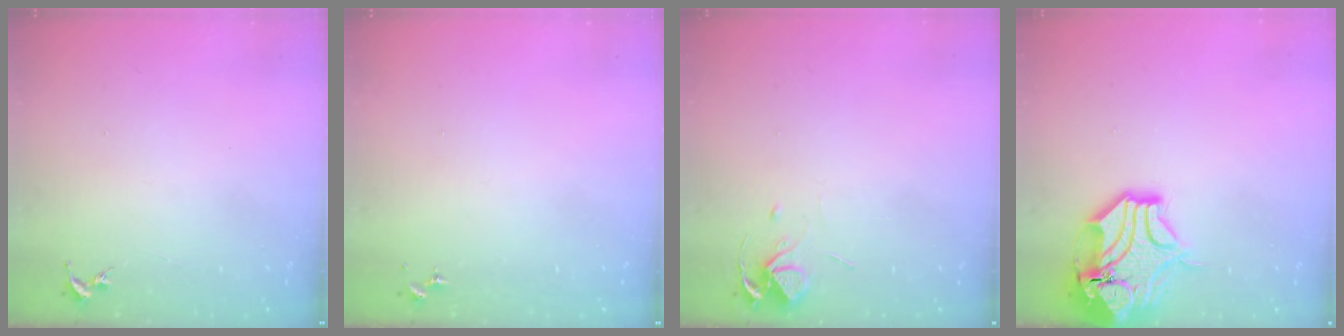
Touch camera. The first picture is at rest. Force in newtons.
{"total": 0.0}
{"total": 5.8, "press": 5.8, "slide": 0.3}
{"total": 15.5, "press": 15.2, "slide": 2.5}